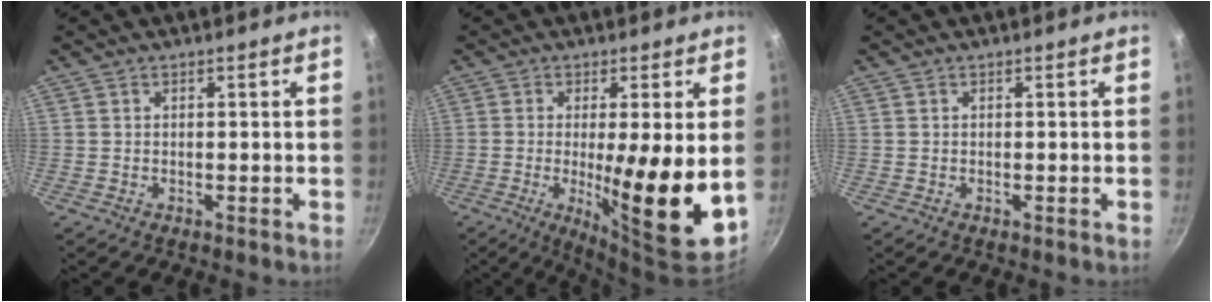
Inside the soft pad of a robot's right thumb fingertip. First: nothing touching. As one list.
[{"total": 14.1, "force": [-0.8, 2.2, 13.9], "torque": [-0.218, -0.020, -0.008]}, {"total": 0.0}]